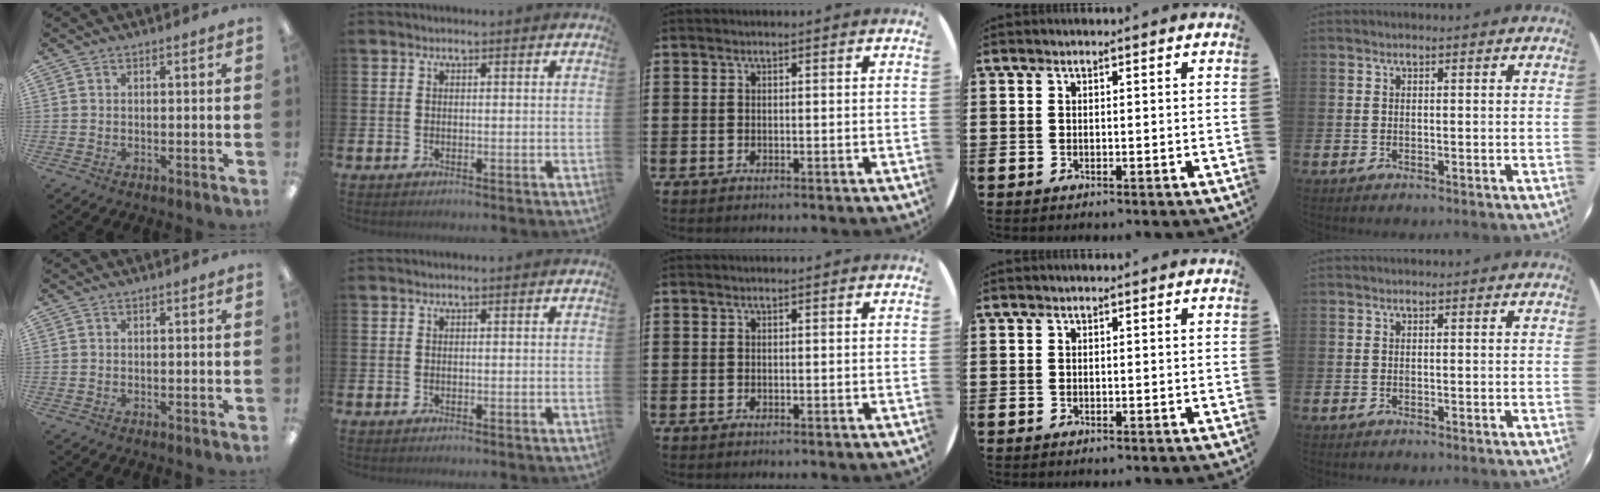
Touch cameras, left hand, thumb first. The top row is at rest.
{}